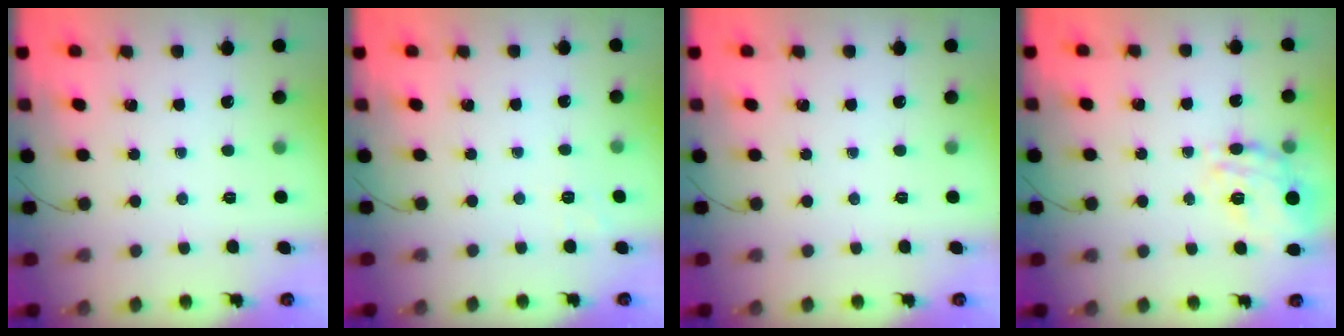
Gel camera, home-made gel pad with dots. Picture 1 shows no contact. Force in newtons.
{"total": 1.9, "press": 1.1, "slide": 1.6}
{"total": 0.0}
{"total": 18.6, "press": 18.4, "slide": 2.4}